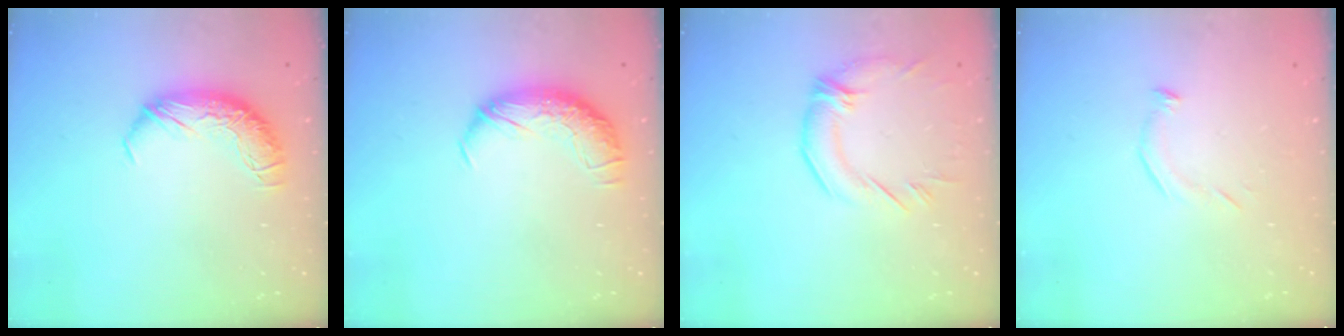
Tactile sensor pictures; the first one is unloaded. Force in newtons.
{"total": 1.7, "press": 0.6, "slide": 1.6}
{"total": 2.0, "press": 1.0, "slide": 1.7}
{"total": 6.8, "press": 6.8, "slide": 0.9}